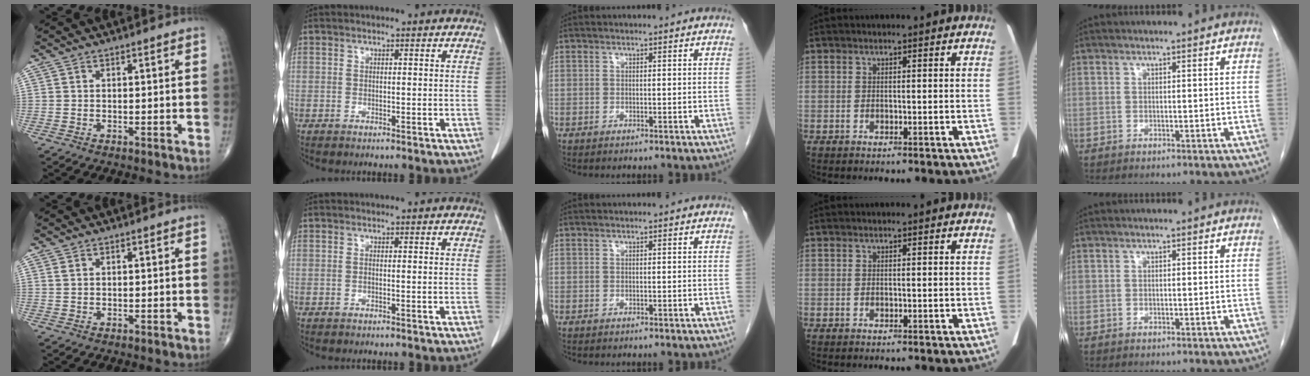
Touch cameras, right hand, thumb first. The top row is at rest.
{"thumb": {"total": 0.7, "force": [0.4, 0.3, 0.4], "torque": [-0.009, 0.005, 0.012]}, "index": {"total": 0.7, "force": [-0.1, 0.1, 0.7], "torque": [-0.013, 0.000, 0.000]}}